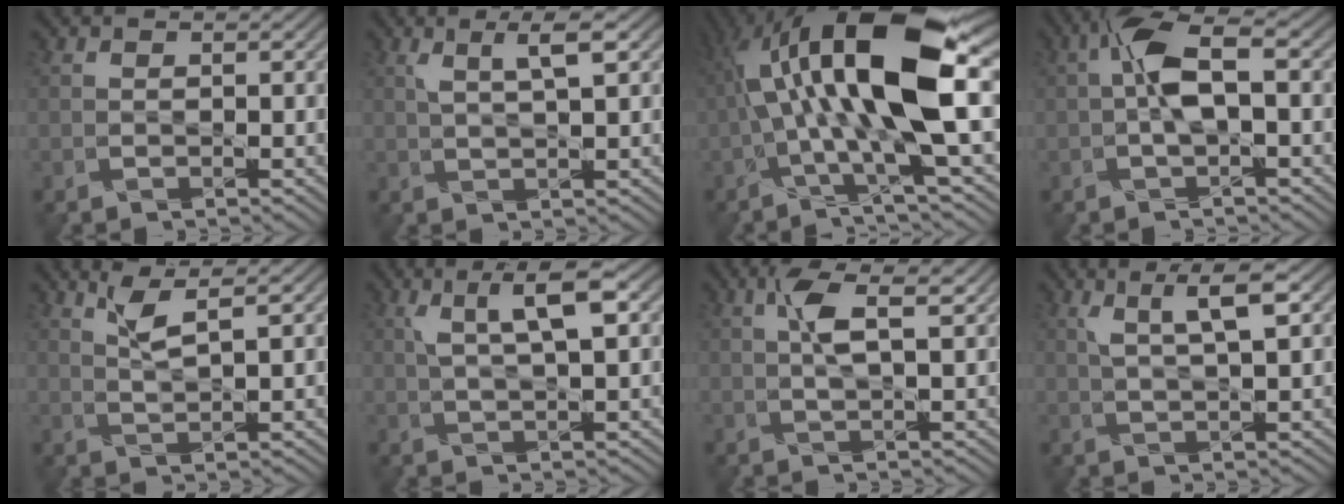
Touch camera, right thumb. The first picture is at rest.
{"total": 3.0, "force": [1.7, 0.2, 2.4], "torque": [-0.040, 0.008, 0.033]}
{"total": 15.9, "force": [2.2, 4.6, 15.1], "torque": [-0.278, 0.020, 0.029]}
{"total": 4.8, "force": [0.4, 1.5, 4.6], "torque": [-0.098, 0.016, 0.000]}
{"total": 2.9, "force": [2.1, -0.1, 1.9], "torque": [-0.044, 0.005, 0.045]}
{"total": 5.0, "force": [2.2, 0.8, 4.4], "torque": [-0.079, 0.011, 0.044]}
{"total": 3.1, "force": [1.5, 0.2, 2.8], "torque": [-0.059, 0.009, 0.028]}
{"total": 4.2, "force": [2.3, 0.5, 3.5], "torque": [-0.066, 0.007, 0.045]}